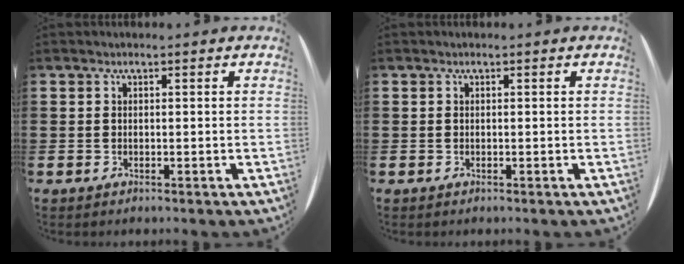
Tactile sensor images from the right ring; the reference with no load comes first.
{"total": 0.0}